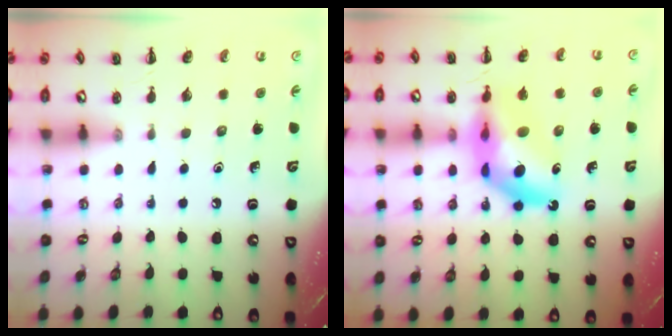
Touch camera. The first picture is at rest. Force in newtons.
{"total": 12.4, "press": 11.8, "slide": 3.6}